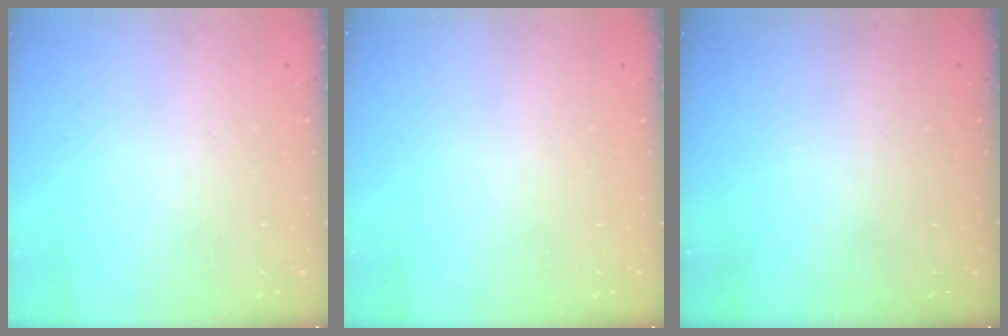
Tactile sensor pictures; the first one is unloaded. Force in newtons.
{"total": 0.0}
{"total": 0.0}